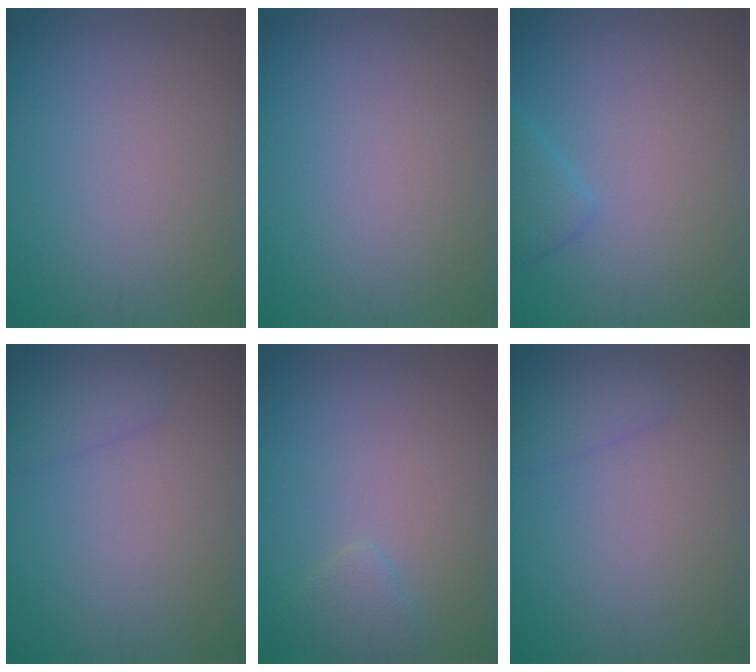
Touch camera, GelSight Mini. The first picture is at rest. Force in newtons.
{"total": 0.0}
{"total": 2.0, "press": 2.0, "slide": 0.1}
{"total": 1.3, "press": 1.3, "slide": 0.1}
{"total": 1.5, "press": 1.5, "slide": 0.2}
{"total": 1.3, "press": 1.3, "slide": 0.1}